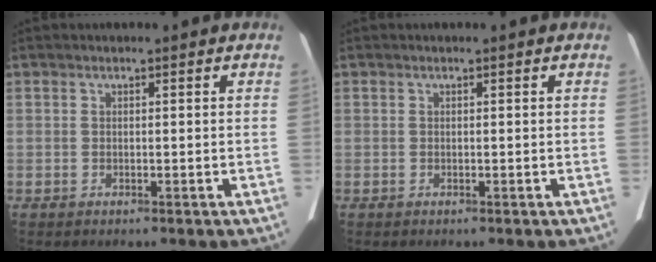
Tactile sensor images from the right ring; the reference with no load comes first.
{"total": 0.0}